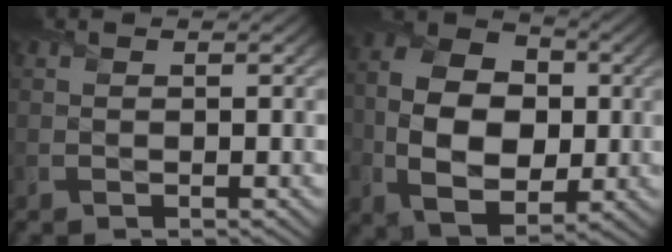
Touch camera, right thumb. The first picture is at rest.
{"total": 11.8, "force": [-1.2, 8.4, 8.3], "torque": [-0.181, -0.005, -0.023]}